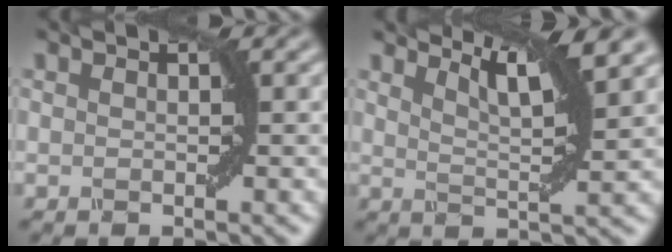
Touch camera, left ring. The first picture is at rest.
{"total": 5.0, "force": [3.6, 0.9, 3.4], "torque": [-0.052, 0.008, 0.056]}